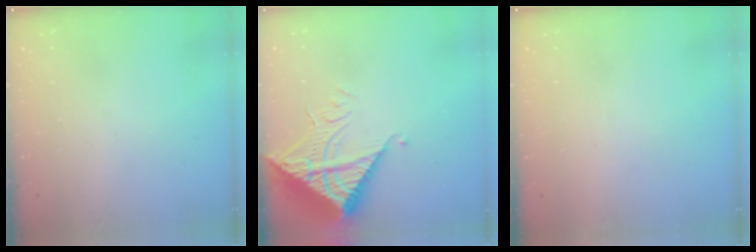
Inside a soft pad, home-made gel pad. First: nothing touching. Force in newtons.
{"total": 12.1, "press": 12.0, "slide": 1.3}
{"total": 1.5, "press": 1.5, "slide": 0.1}